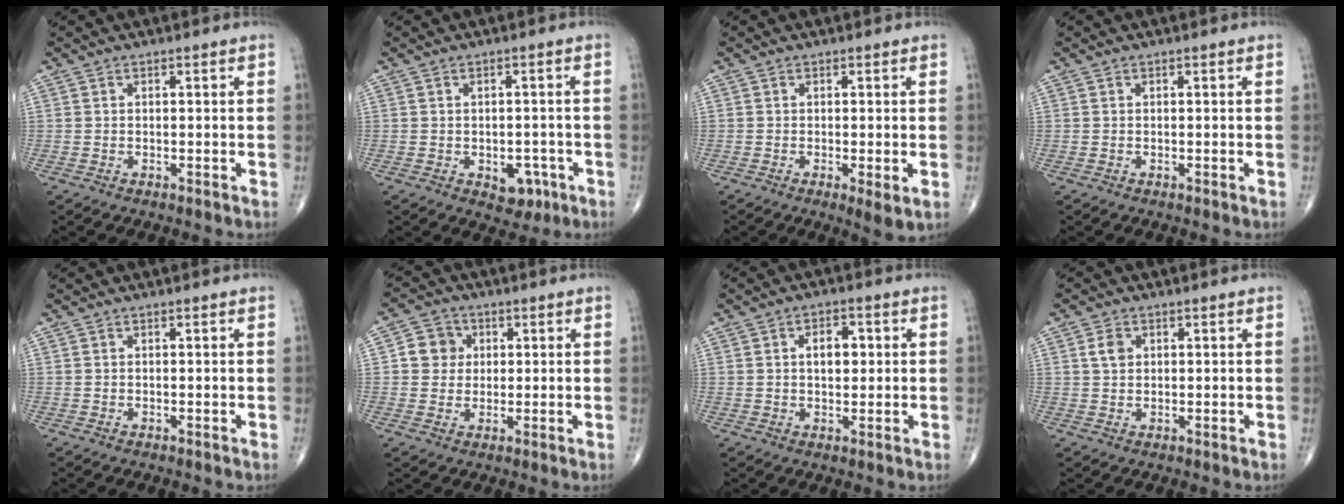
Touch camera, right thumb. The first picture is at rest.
{"total": 4.9, "force": [-1.8, 3.3, 3.1], "torque": [-0.015, 0.009, -0.016]}
{"total": 3.3, "force": [-0.7, 0.7, 3.2], "torque": [-0.058, -0.014, -0.013]}
{"total": 0.0}
{"total": 0.0}
{"total": 5.8, "force": [1.0, 5.4, 1.9], "torque": [-0.003, 0.004, 0.011]}
{"total": 5.2, "force": [0.9, 3.1, 4.0], "torque": [-0.050, 0.005, 0.013]}
{"total": 2.8, "force": [0.8, 2.1, 1.6], "torque": [-0.024, 0.001, 0.016]}